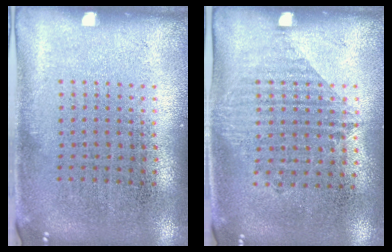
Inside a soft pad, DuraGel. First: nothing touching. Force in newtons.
{"total": 1.1, "press": 1.0, "slide": 0.5}